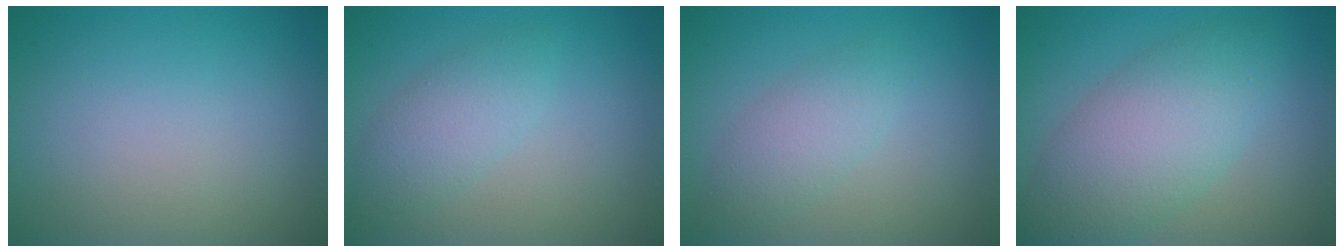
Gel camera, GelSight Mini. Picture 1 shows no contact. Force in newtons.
{"total": 2.9, "press": 2.9, "slide": 0.0}
{"total": 2.8, "press": 2.8, "slide": 0.2}
{"total": 6.9, "press": 6.9, "slide": 0.1}